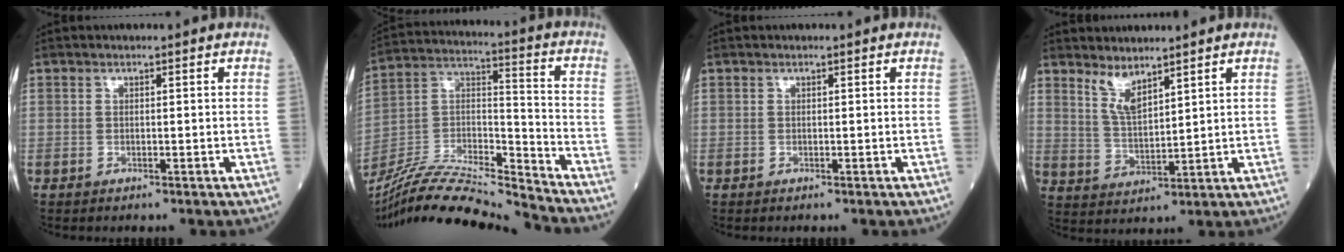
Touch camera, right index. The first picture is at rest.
{"total": 20.2, "force": [-19.0, -0.2, 6.7], "torque": [-0.138, 0.010, -0.335]}
{"total": 0.0}
{"total": 4.6, "force": [3.6, 0.9, 2.8], "torque": [-0.060, -0.015, 0.077]}